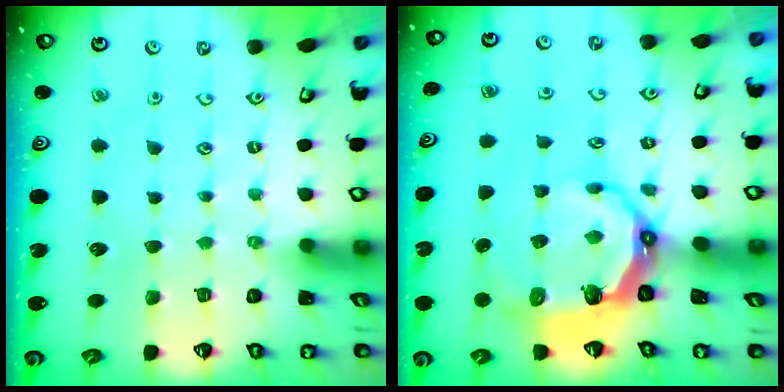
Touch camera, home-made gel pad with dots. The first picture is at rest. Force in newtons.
{"total": 9.5, "press": 8.3, "slide": 4.5}